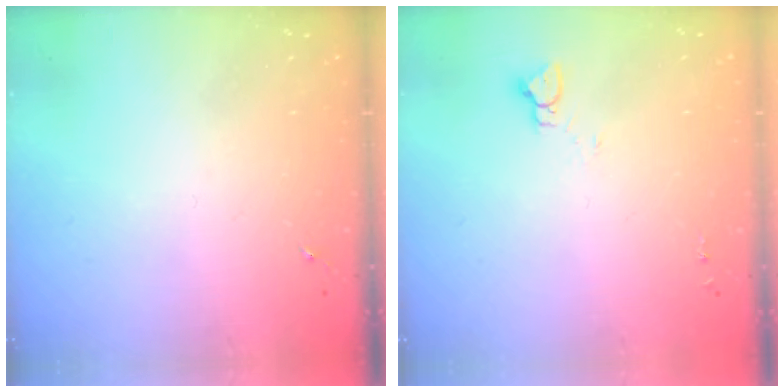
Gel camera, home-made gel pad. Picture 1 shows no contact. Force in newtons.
{"total": 3.6, "press": 3.6, "slide": 0.3}